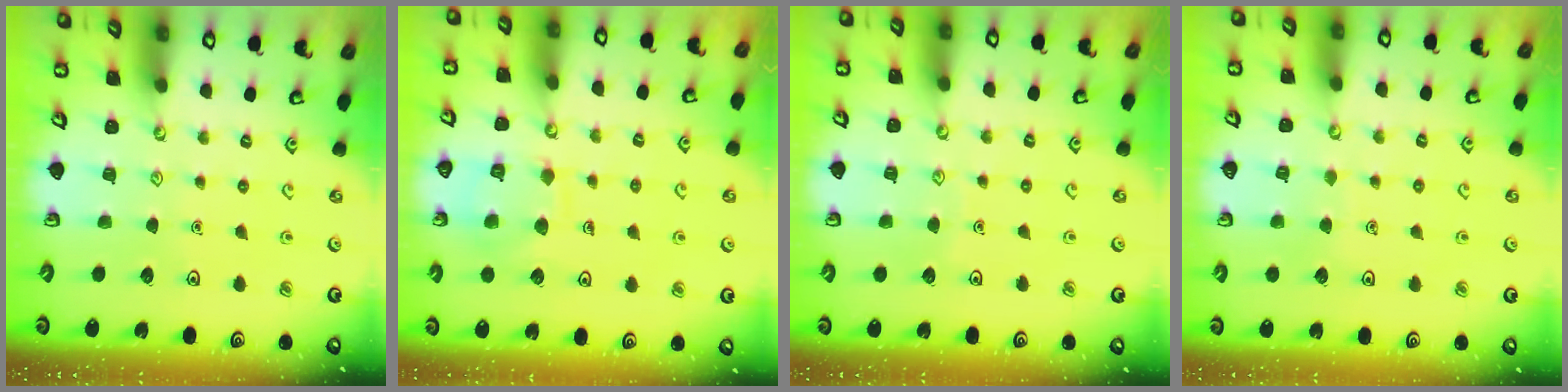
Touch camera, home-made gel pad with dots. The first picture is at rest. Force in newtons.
{"total": 9.6, "press": 9.6, "slide": 0.1}
{"total": 3.1, "press": 3.1, "slide": 0.3}
{"total": 2.9, "press": 2.9, "slide": 0.3}